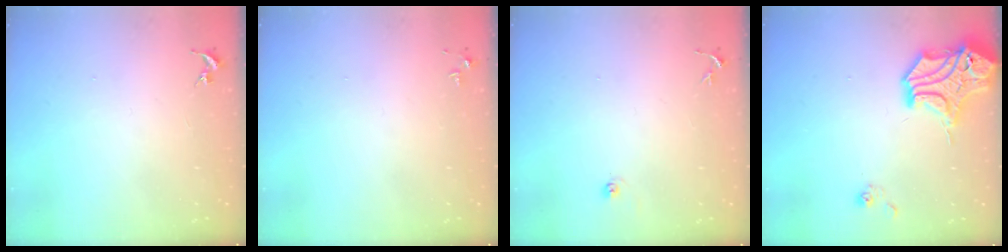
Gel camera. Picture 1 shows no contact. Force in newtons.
{"total": 3.1, "press": 3.1, "slide": 0.4}
{"total": 3.6, "press": 3.6, "slide": 0.3}
{"total": 15.0, "press": 14.7, "slide": 2.7}